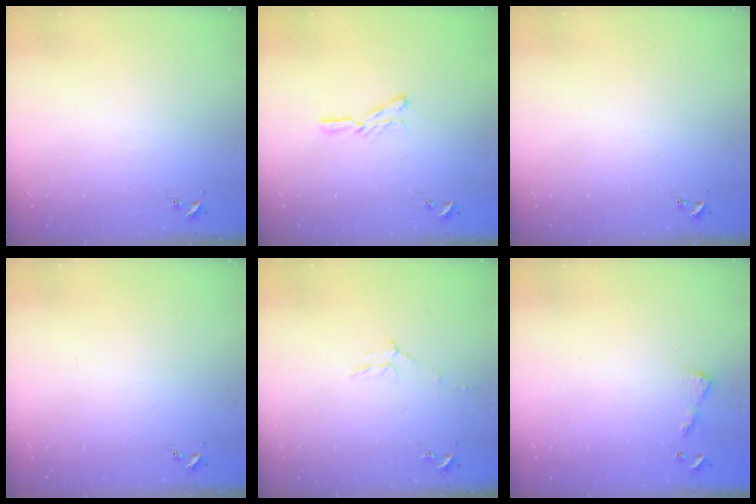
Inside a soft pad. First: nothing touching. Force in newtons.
{"total": 6.3, "press": 6.3, "slide": 0.1}
{"total": 0.0}
{"total": 0.0}
{"total": 6.0, "press": 6.0, "slide": 0.7}
{"total": 4.5, "press": 4.4, "slide": 0.5}